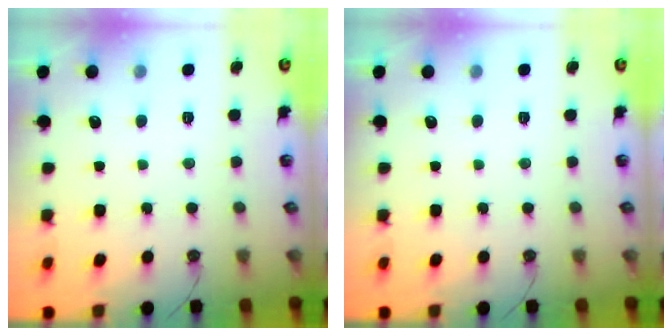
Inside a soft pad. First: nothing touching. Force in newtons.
{"total": 0.0}